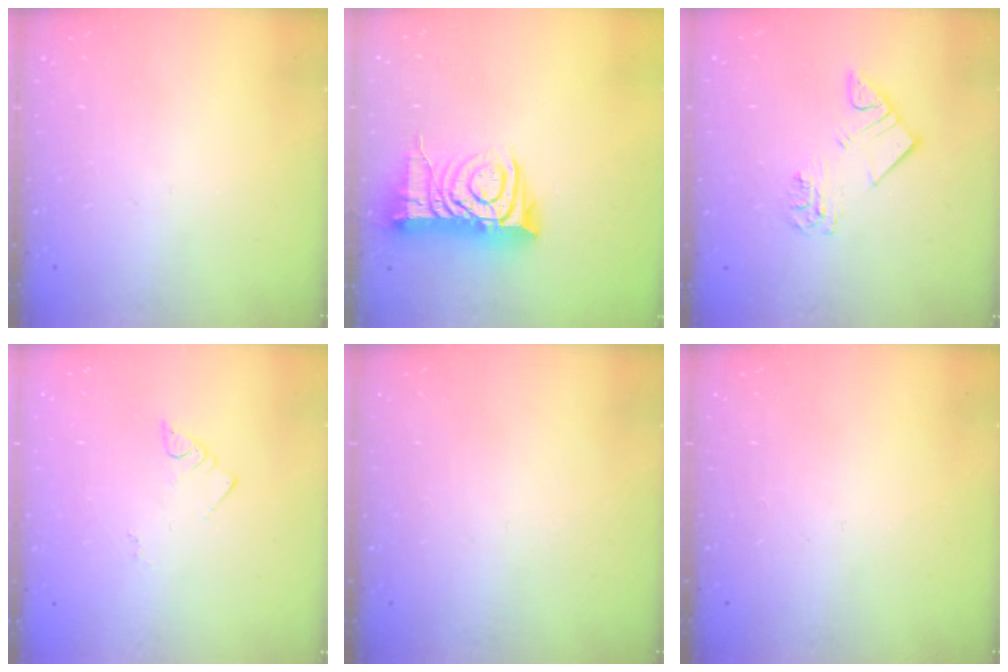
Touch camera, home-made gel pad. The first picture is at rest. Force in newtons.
{"total": 12.5, "press": 12.4, "slide": 1.3}
{"total": 5.9, "press": 5.9, "slide": 0.4}
{"total": 2.7, "press": 2.7, "slide": 0.6}
{"total": 0.0}
{"total": 0.0}